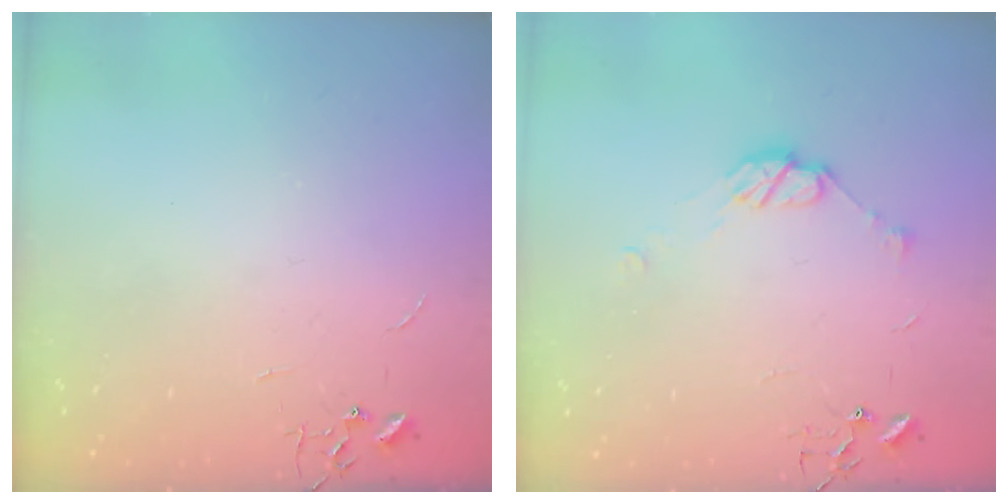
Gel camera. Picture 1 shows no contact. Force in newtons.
{"total": 8.1, "press": 8.0, "slide": 0.5}